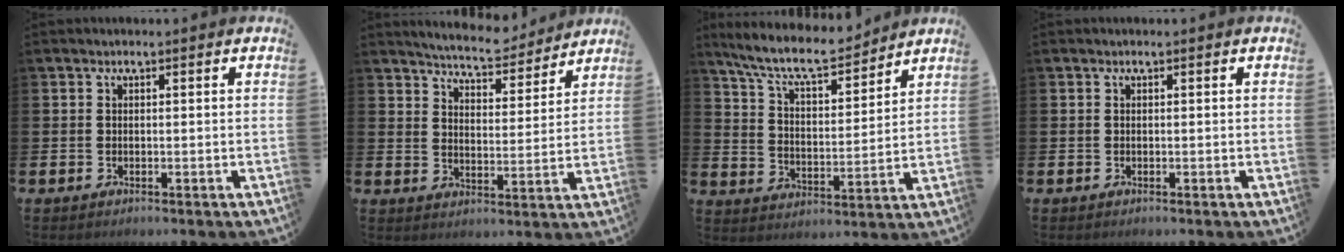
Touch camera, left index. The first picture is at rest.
{"total": 6.4, "force": [6.3, 0.7, 1.0], "torque": [-0.034, -0.044, 0.110]}
{"total": 9.2, "force": [8.4, 1.8, 3.1], "torque": [-0.092, -0.049, 0.149]}
{"total": 0.0}